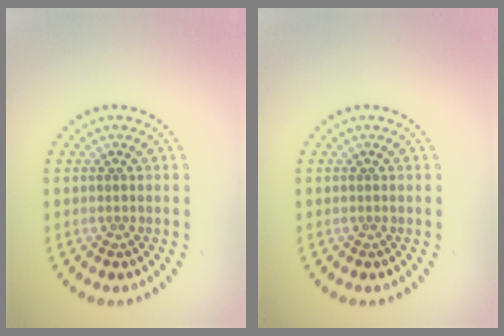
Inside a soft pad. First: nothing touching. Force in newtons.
{"total": 0.0}